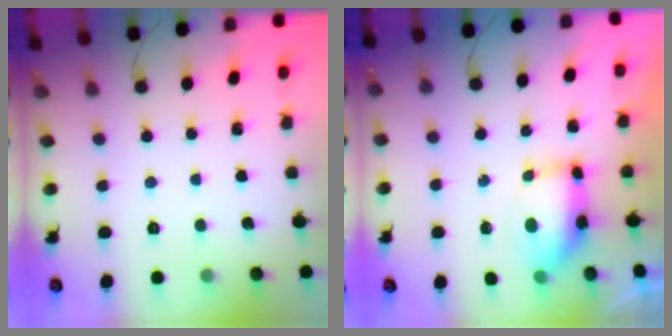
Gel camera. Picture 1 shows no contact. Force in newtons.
{"total": 8.3, "press": 8.2, "slide": 1.2}